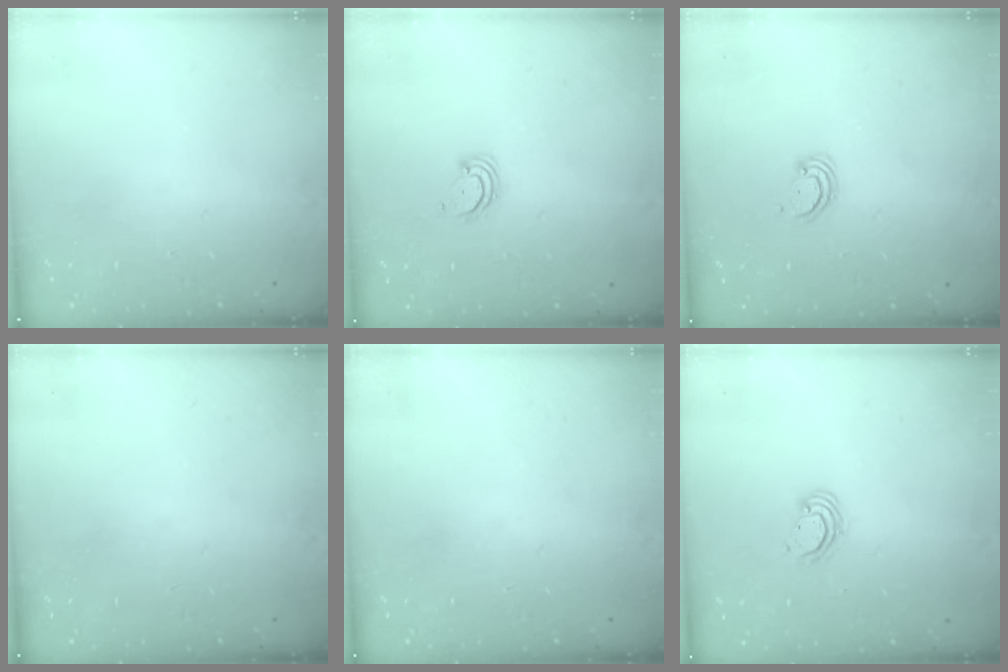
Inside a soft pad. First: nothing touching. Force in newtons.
{"total": 2.9, "press": 2.9, "slide": 0.3}
{"total": 2.6, "press": 2.6, "slide": 0.2}
{"total": 0.0}
{"total": 0.0}
{"total": 2.8, "press": 2.8, "slide": 0.2}